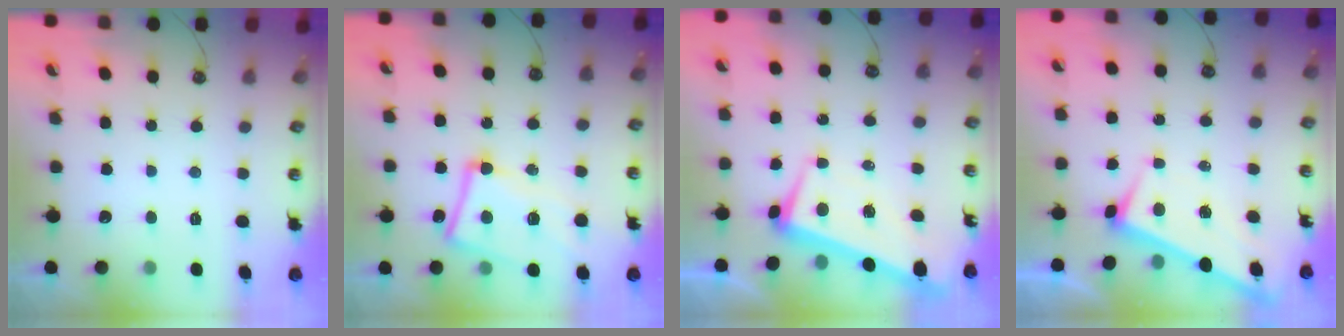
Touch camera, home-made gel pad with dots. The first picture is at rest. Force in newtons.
{"total": 9.4, "press": 9.1, "slide": 2.1}
{"total": 3.0, "press": 2.1, "slide": 2.0}
{"total": 2.4, "press": 2.4, "slide": 0.2}